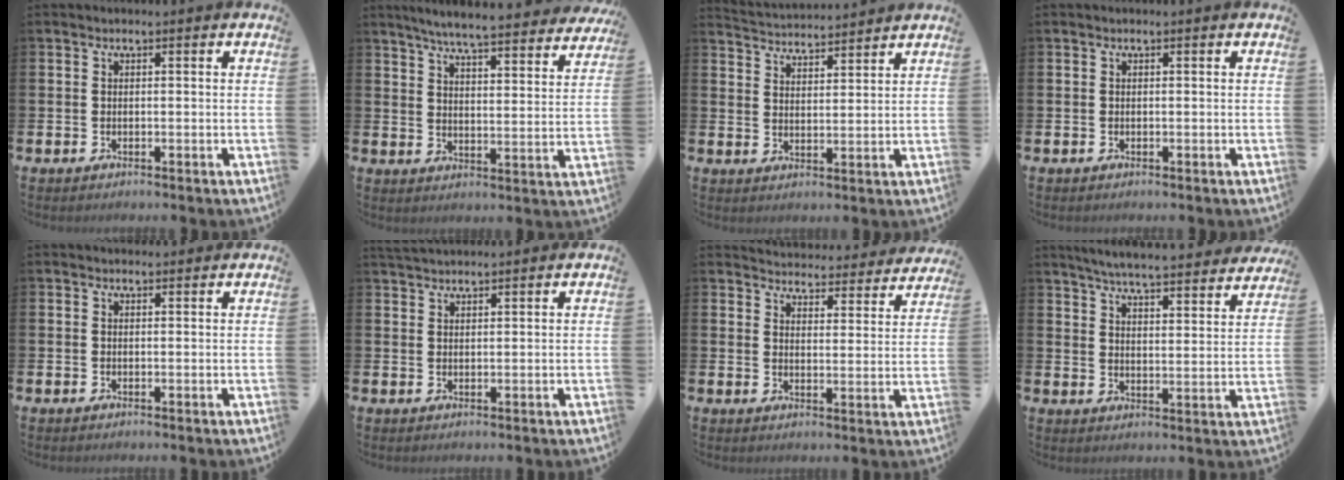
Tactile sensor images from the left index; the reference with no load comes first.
{"total": 6.1, "force": [5.9, 0.1, 1.8], "torque": [-0.043, -0.048, 0.096]}
{"total": 4.1, "force": [4.0, 0.2, -0.4], "torque": [-0.010, -0.027, 0.072]}
{"total": 0.0}
{"total": 0.9, "force": [0.8, 0.3, 0.1], "torque": [0.016, -0.004, 0.010]}
{"total": 2.3, "force": [2.3, 0.4, 0.3], "torque": [-0.008, -0.004, 0.043]}
{"total": 4.1, "force": [4.1, 0.7, 0.1], "torque": [-0.017, -0.037, 0.067]}
{"total": 5.9, "force": [5.7, 0.1, 1.3], "torque": [-0.042, -0.045, 0.097]}